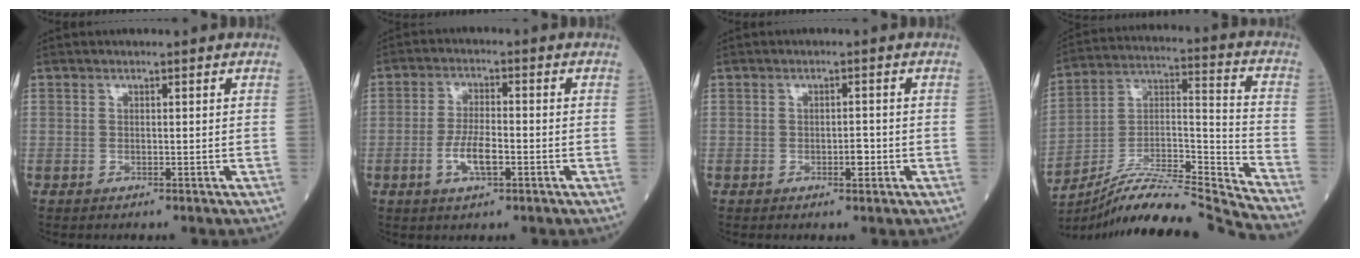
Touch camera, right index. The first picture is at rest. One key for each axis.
{"total": 5.3, "fx": -1.8, "fy": 1.5, "fz": 4.8, "tx": -0.091, "ty": 0.000, "tz": -0.032}
{"total": 1.9, "fx": -0.7, "fy": 0.7, "fz": 1.6, "tx": -0.023, "ty": 0.001, "tz": -0.011}
{"total": 19.6, "fx": -18.4, "fy": -2.2, "fz": 6.4, "tx": -0.124, "ty": 0.017, "tz": -0.314}